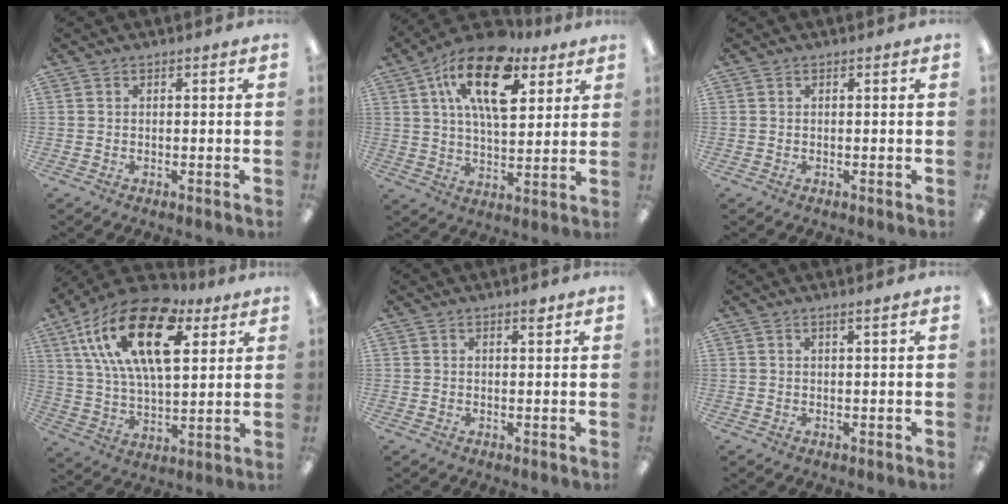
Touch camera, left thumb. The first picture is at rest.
{"total": 18.1, "force": [9.1, 9.0, 12.9], "torque": [-0.211, -0.023, 0.155]}
{"total": 0.0}
{"total": 22.4, "force": [10.9, 11.1, 16.1], "torque": [-0.302, -0.038, 0.184]}
{"total": 1.7, "force": [1.2, 0.5, 1.0], "torque": [-0.006, -0.007, 0.018]}
{"total": 1.1, "force": [0.7, -0.1, 0.8], "torque": [-0.016, -0.001, 0.012]}